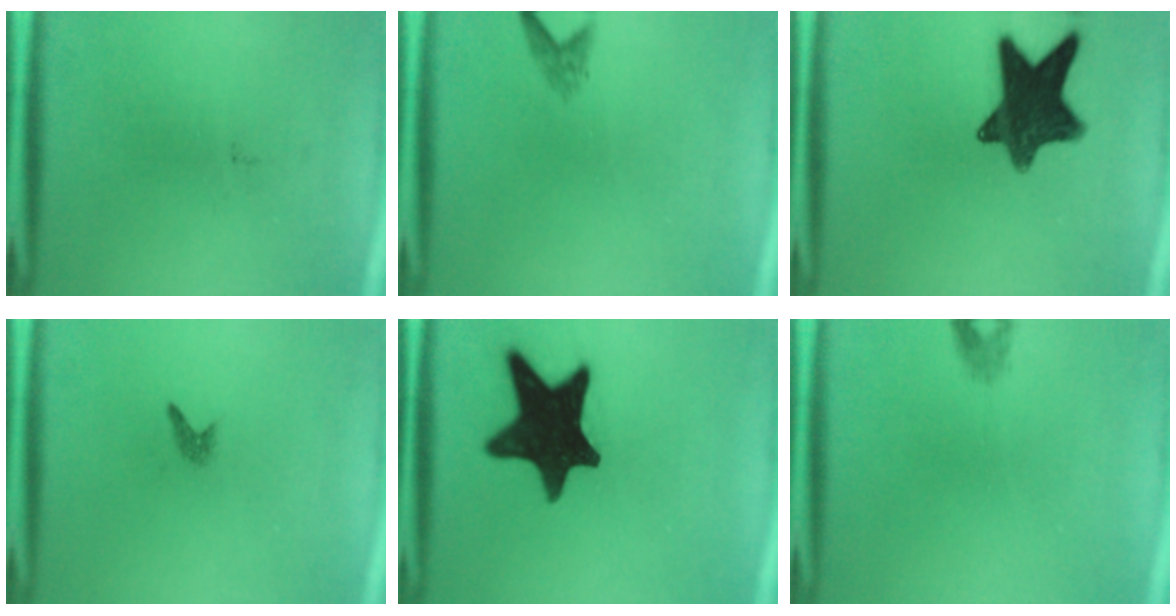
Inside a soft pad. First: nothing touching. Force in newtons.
{"total": 1.3}
{"total": 13.0}
{"total": 0.9}
{"total": 17.2}
{"total": 1.2}